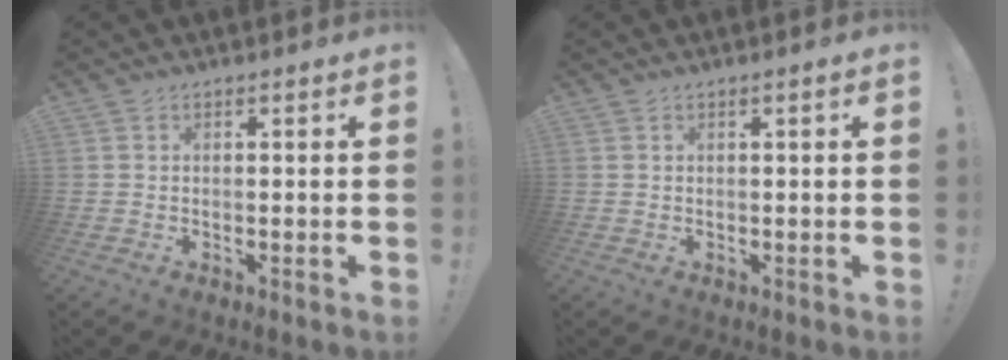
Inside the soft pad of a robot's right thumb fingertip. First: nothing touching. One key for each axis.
{"total": 1.1, "fx": 0.3, "fy": -0.2, "fz": 1.1, "tx": -0.013, "ty": -0.004, "tz": 0.001}